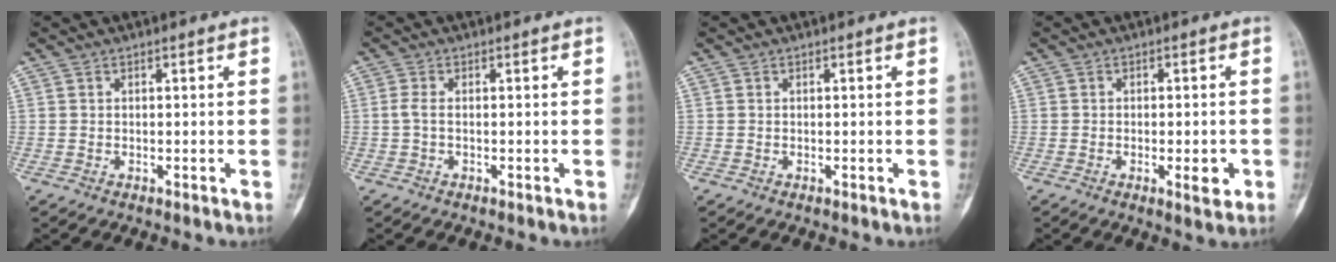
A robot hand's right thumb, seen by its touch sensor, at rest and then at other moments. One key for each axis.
{"total": 2.8, "fx": -0.6, "fy": 1.2, "fz": 2.5, "tx": -0.061, "ty": 0.001, "tz": -0.018}
{"total": 0.0}
{"total": 4.2, "fx": -1.3, "fy": 1.5, "fz": 3.7, "tx": -0.047, "ty": -0.001, "tz": -0.013}